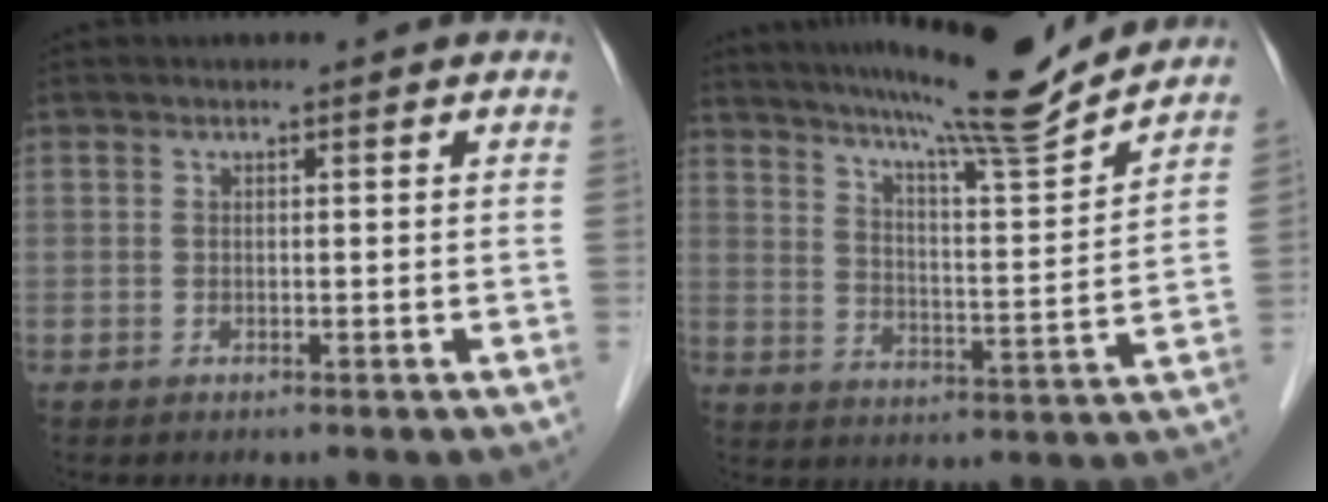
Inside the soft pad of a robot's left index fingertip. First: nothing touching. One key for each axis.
{"total": 15.5, "fx": 14.0, "fy": -0.9, "fz": 6.6, "tx": -0.113, "ty": -0.019, "tz": 0.205}